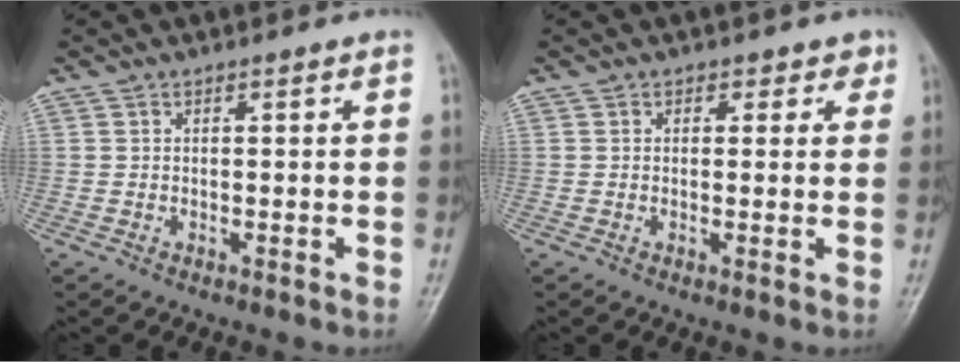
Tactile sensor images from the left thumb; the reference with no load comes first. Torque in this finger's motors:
{"motor_torque": [-0.33, -0.08, -0.22, 0.03, -0.05]}